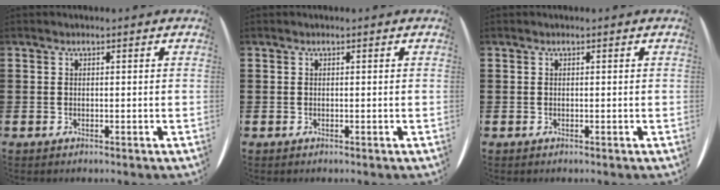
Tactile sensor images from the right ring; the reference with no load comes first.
{"total": 0.0}
{"total": 0.0}